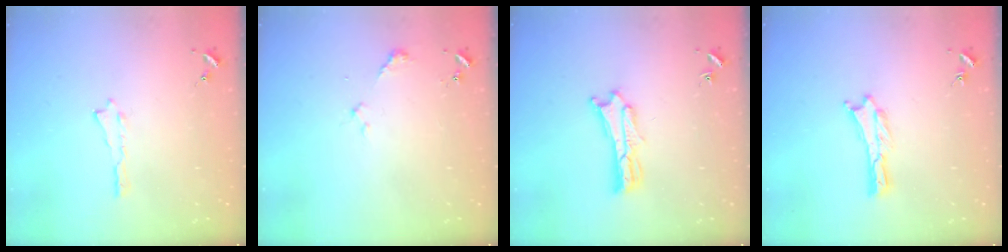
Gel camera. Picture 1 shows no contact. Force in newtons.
{"total": 2.4, "press": 2.3, "slide": 0.3}
{"total": 2.5, "press": 2.5, "slide": 0.1}
{"total": 0.0}